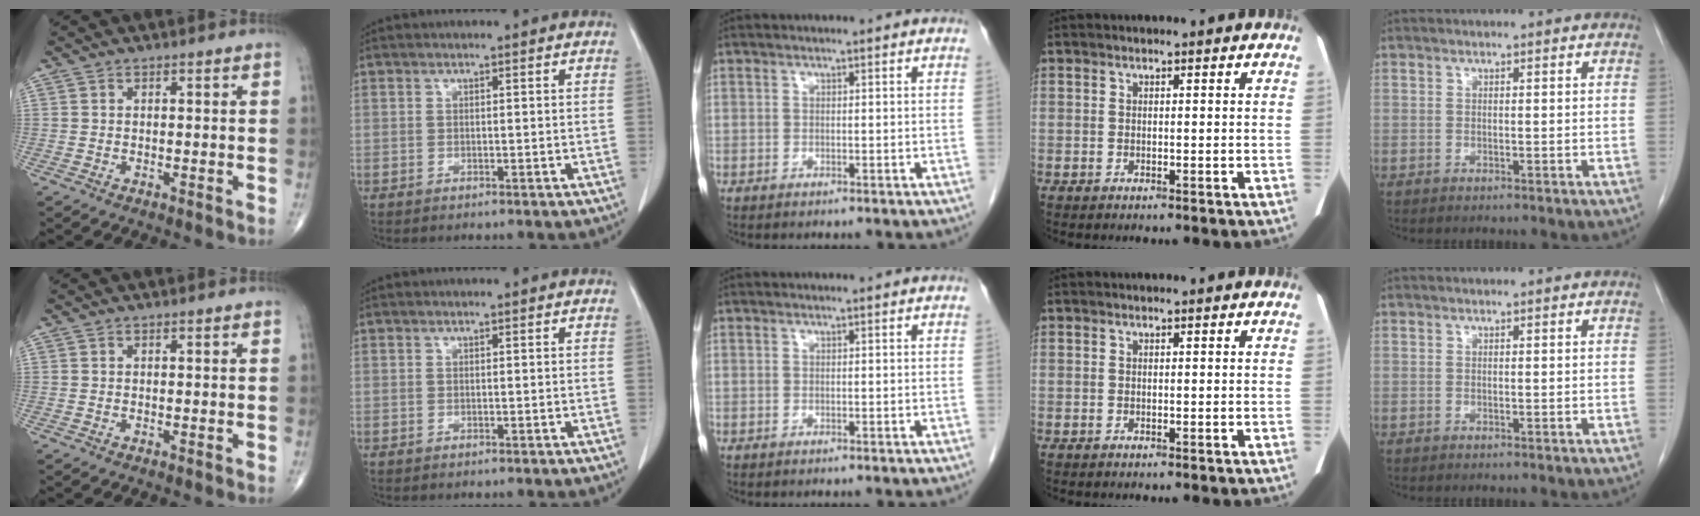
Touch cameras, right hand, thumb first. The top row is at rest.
{}